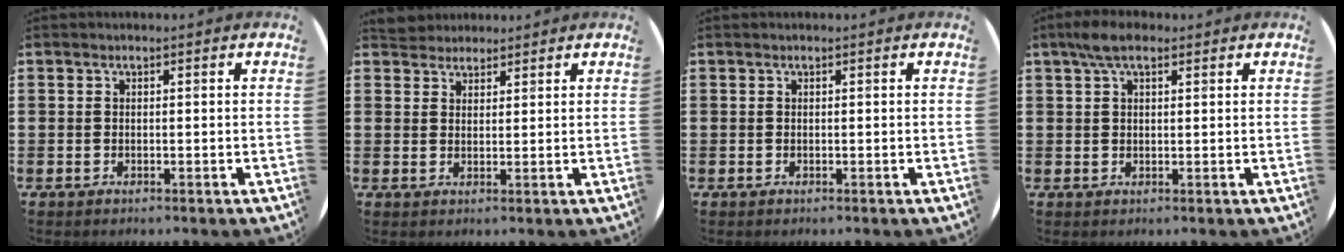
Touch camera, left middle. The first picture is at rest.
{"total": 2.5, "force": [2.4, 0.8, -0.4], "torque": [0.002, 0.001, 0.047]}
{"total": 0.0}
{"total": 2.5, "force": [1.6, 1.0, 1.7], "torque": [-0.028, 0.004, 0.026]}